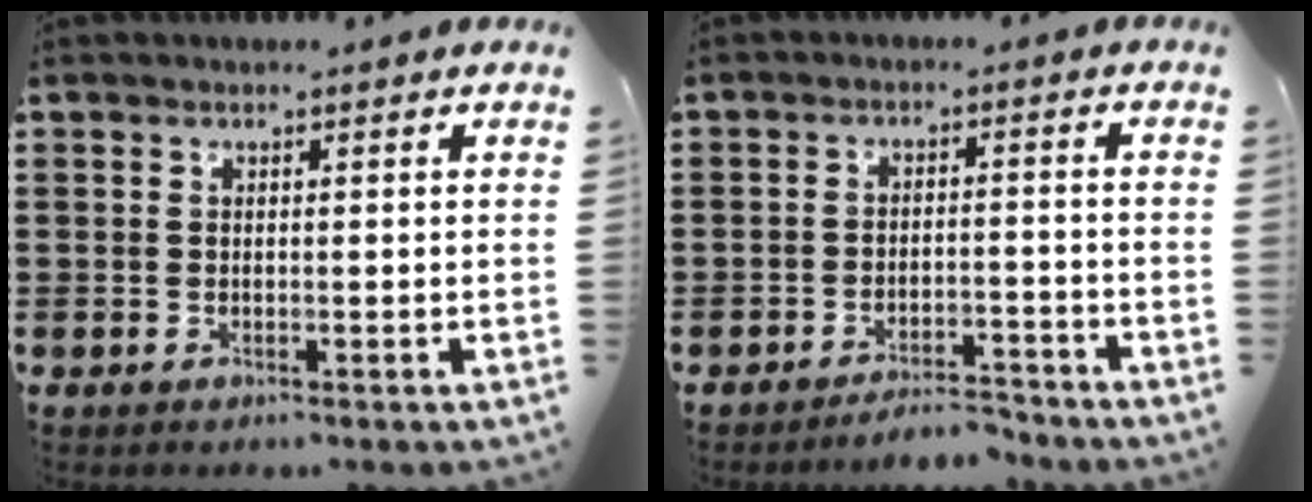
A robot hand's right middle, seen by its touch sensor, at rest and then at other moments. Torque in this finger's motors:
{"motor_torque": [1.28, 0.22, 0.07, 0.09]}